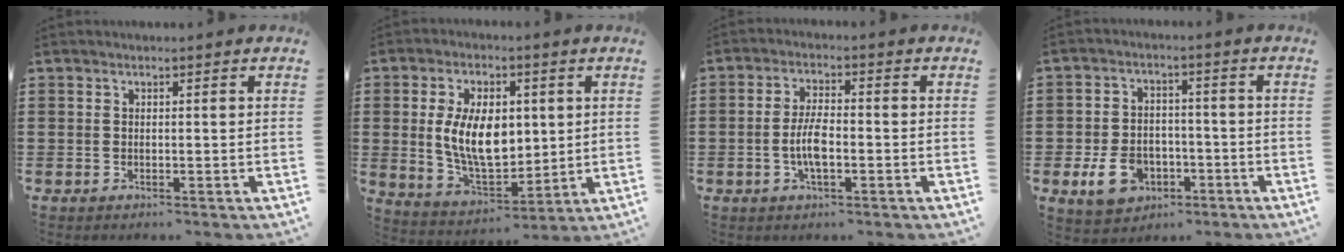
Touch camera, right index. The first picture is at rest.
{"total": 10.5, "force": [1.1, 6.2, 8.4], "torque": [-0.167, 0.003, 0.019]}
{"total": 5.2, "force": [-1.3, 1.7, 4.7], "torque": [-0.104, 0.000, -0.030]}
{"total": 7.1, "force": [-3.0, 5.1, 4.0], "torque": [-0.104, 0.007, -0.061]}